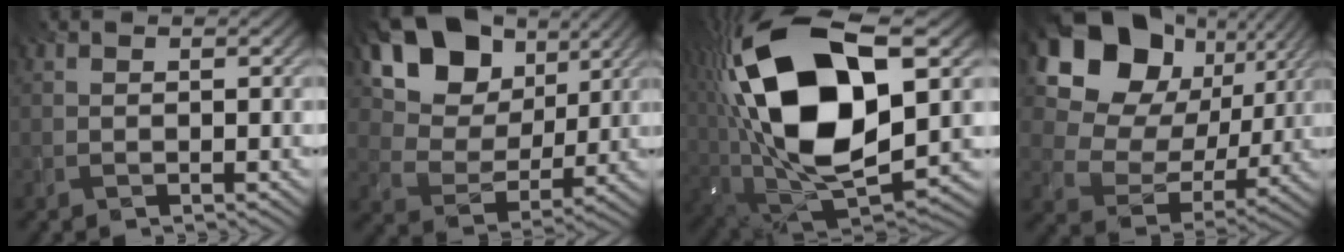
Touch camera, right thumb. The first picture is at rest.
{"total": 15.7, "force": [8.3, 10.0, 8.8], "torque": [-0.178, 0.016, 0.138]}
{"total": 21.8, "force": [3.7, 12.0, 17.8], "torque": [-0.390, -0.003, 0.071]}
{"total": 16.0, "force": [6.6, 11.9, 8.4], "torque": [-0.181, 0.020, 0.118]}